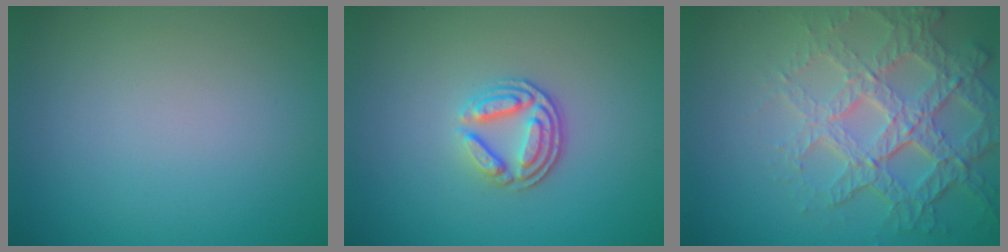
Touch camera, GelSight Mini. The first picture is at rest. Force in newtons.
{"total": 3.4, "press": 2.7, "slide": 2.1}
{"total": 7.2, "press": 5.1, "slide": 5.0}